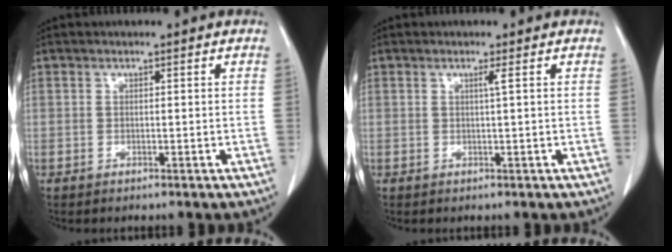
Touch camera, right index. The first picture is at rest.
{"total": 0.9, "force": [0.3, -0.3, 0.7], "torque": [-0.020, -0.003, 0.009]}